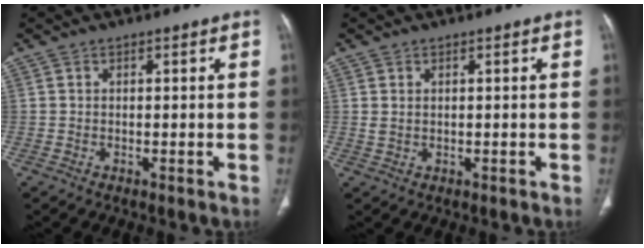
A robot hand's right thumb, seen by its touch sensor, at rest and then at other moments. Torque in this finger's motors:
{"motor_torque": [0.77, 0.73, -0.03, -0.36, 0.09]}